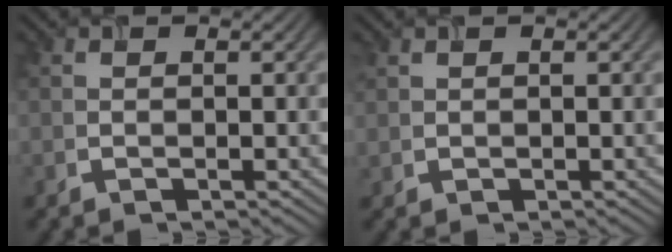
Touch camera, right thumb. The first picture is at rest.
{"total": 0.8, "force": [0.6, 0.6, 0.1], "torque": [-0.006, 0.001, 0.017]}